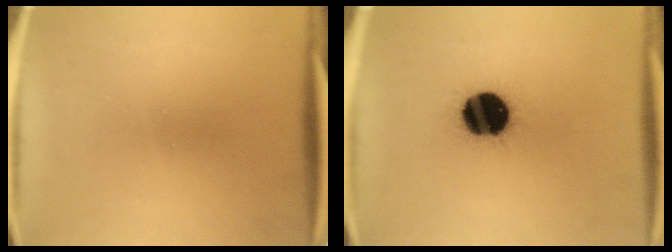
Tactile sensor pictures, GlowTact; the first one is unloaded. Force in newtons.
{"total": 16.8}